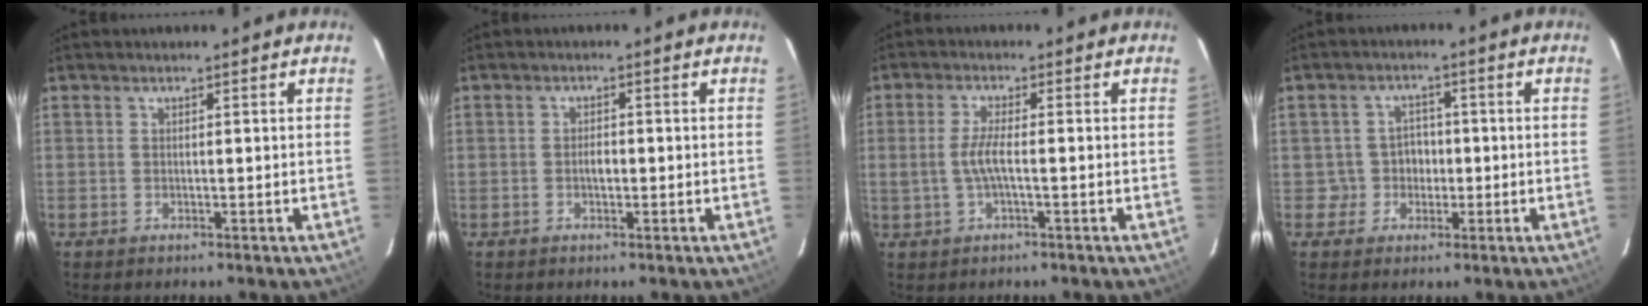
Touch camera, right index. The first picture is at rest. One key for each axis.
{"total": 1.6, "fx": -0.3, "fy": 0.9, "fz": 1.3, "tx": -0.024, "ty": 0.004, "tz": -0.007}
{"total": 3.9, "fx": -0.7, "fy": 0.5, "fz": 3.8, "tx": -0.077, "ty": 0.000, "tz": -0.010}
{"total": 3.9, "fx": -0.8, "fy": 3.8, "fz": 0.2, "tx": 0.005, "ty": 0.023, "tz": -0.010}